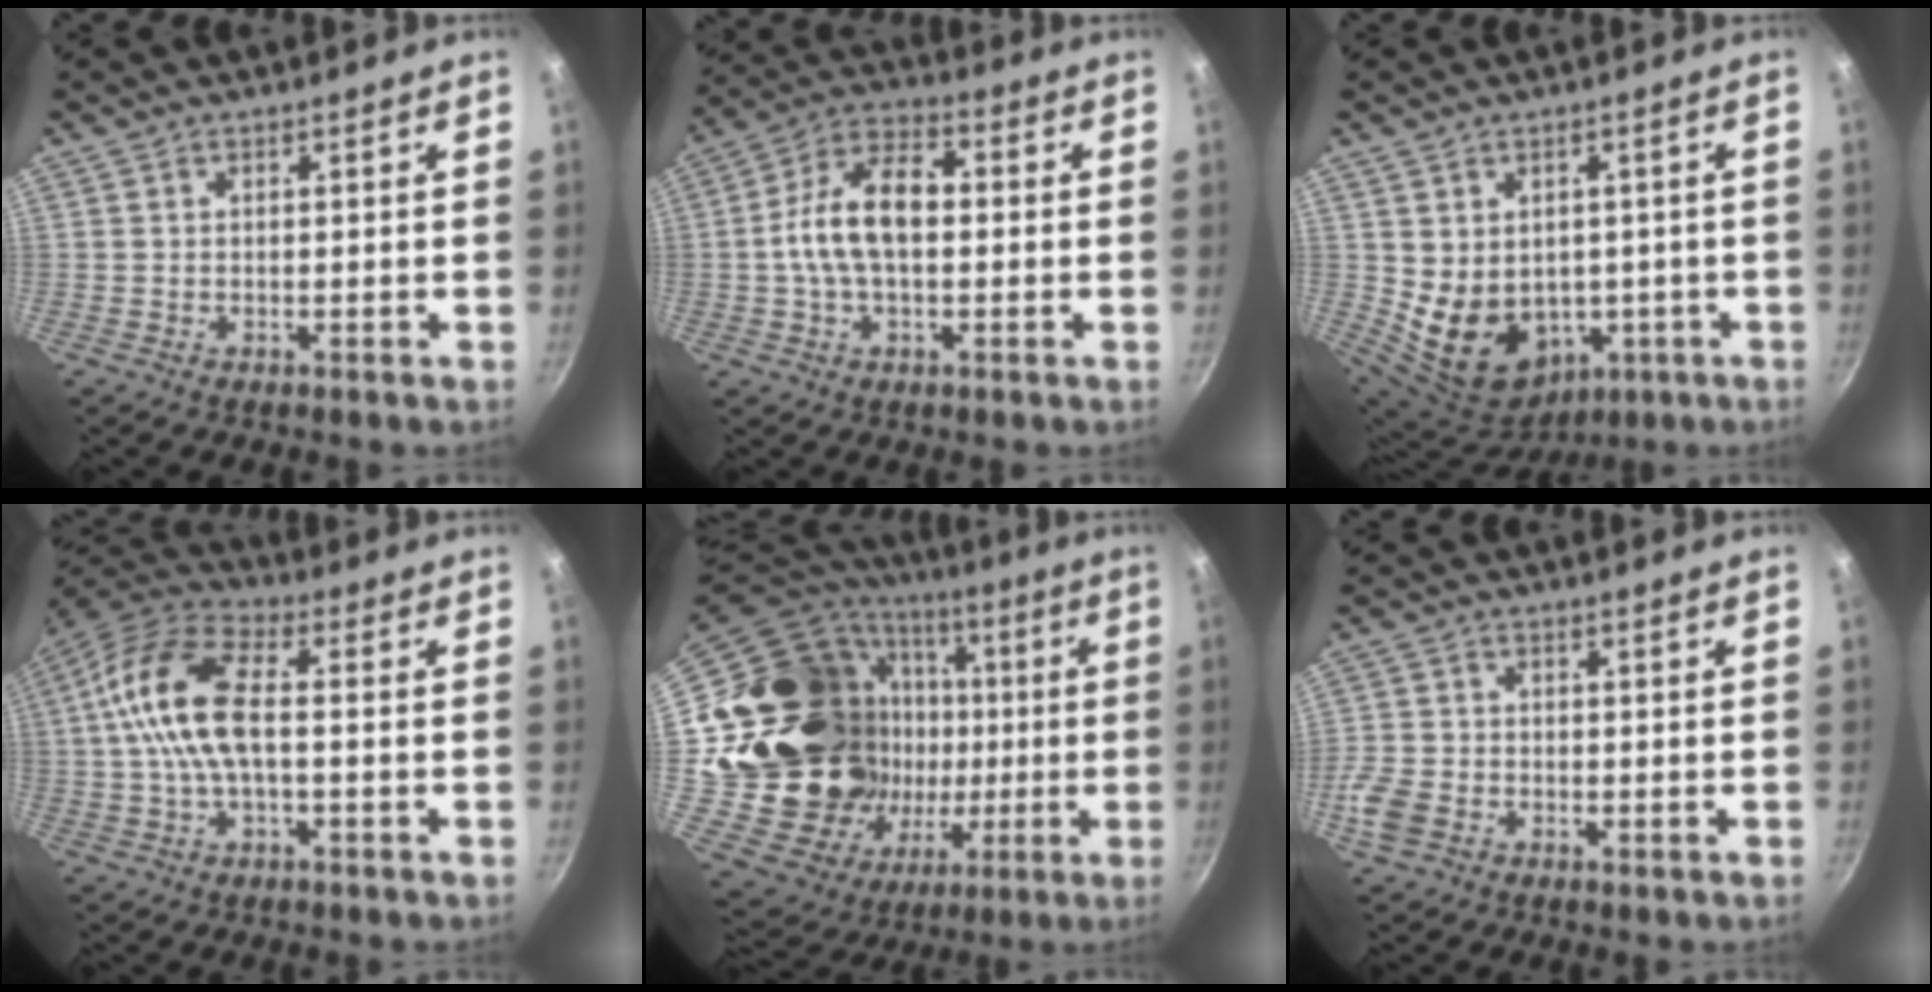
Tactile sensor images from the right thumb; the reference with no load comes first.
{"total": 12.8, "force": [0.0, 7.5, 10.3], "torque": [-0.167, 0.038, -0.014]}
{"total": 13.4, "force": [-0.9, 10.8, 7.9], "torque": [-0.116, -0.009, 0.022]}
{"total": 13.6, "force": [0.3, 6.6, 11.9], "torque": [-0.232, 0.034, -0.012]}
{"total": 31.6, "force": [0.2, 25.0, 19.3], "torque": [-0.320, 0.036, 0.030]}
{"total": 6.4, "force": [-2.6, 4.8, 3.4], "torque": [-0.076, 0.014, -0.058]}